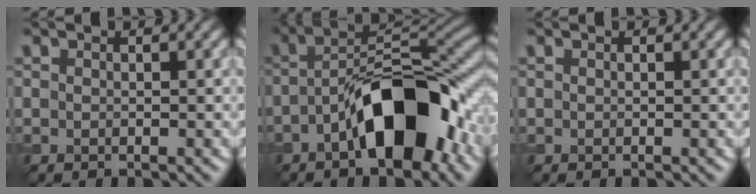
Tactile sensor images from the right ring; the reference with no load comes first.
{"total": 9.9, "force": [-4.0, 3.9, 8.2], "torque": [-0.133, 0.023, -0.065]}
{"total": 0.0}